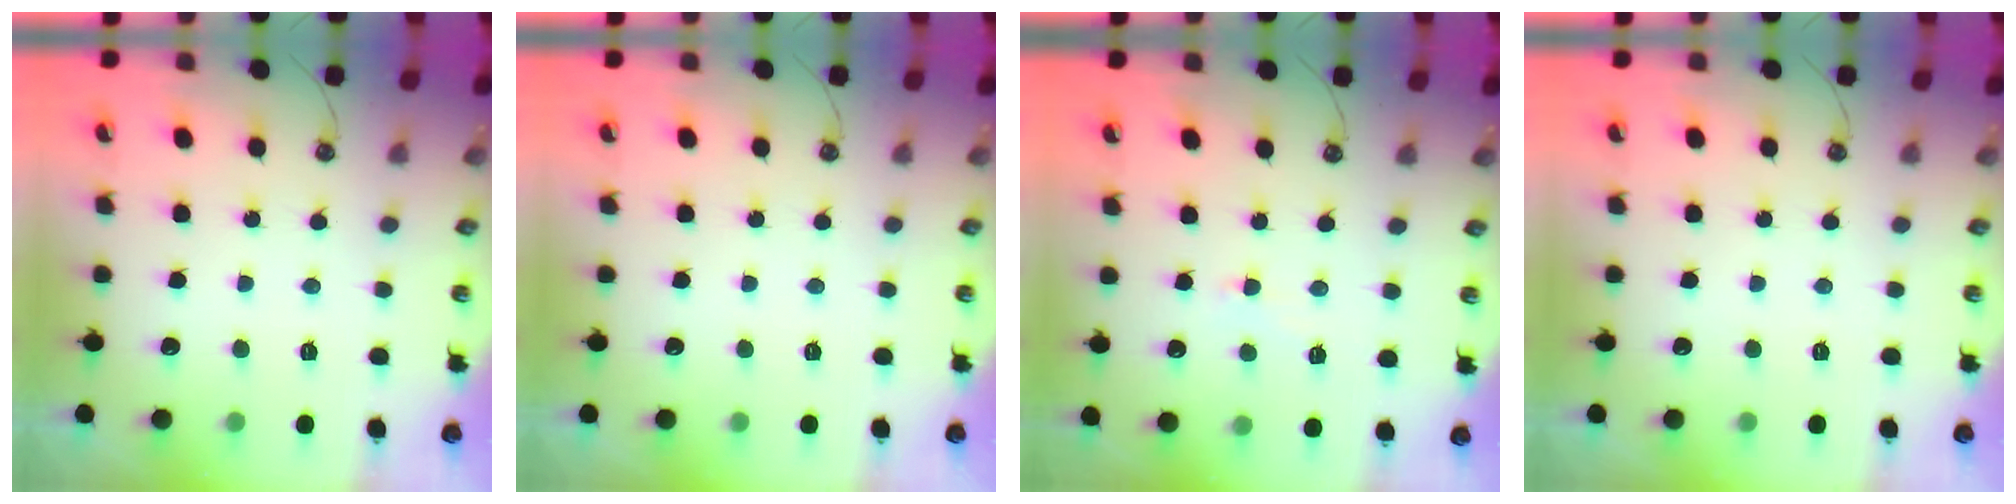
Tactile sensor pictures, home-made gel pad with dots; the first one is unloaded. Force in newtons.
{"total": 0.0}
{"total": 1.1, "press": 1.0, "slide": 0.5}
{"total": 0.0}